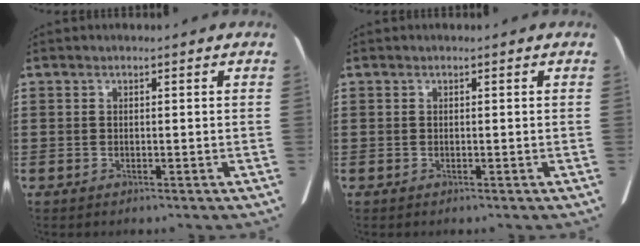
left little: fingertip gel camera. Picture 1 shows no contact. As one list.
[{"total": 0.0}]